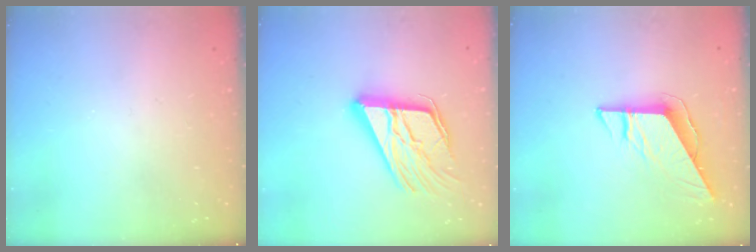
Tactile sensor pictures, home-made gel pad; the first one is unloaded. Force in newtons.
{"total": 19.0, "press": 18.8, "slide": 2.8}
{"total": 8.3, "press": 8.3, "slide": 0.7}